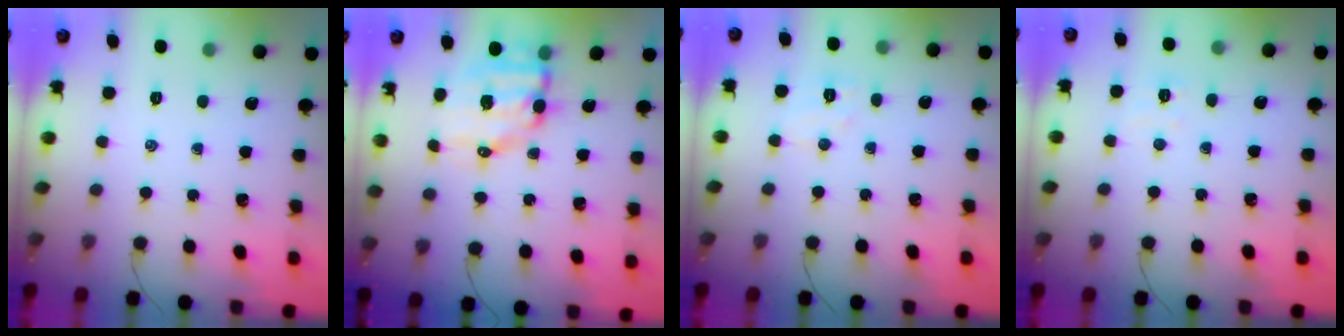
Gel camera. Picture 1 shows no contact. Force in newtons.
{"total": 9.8, "press": 9.7, "slide": 1.8}
{"total": 5.4, "press": 5.3, "slide": 1.2}
{"total": 2.7, "press": 2.5, "slide": 0.8}